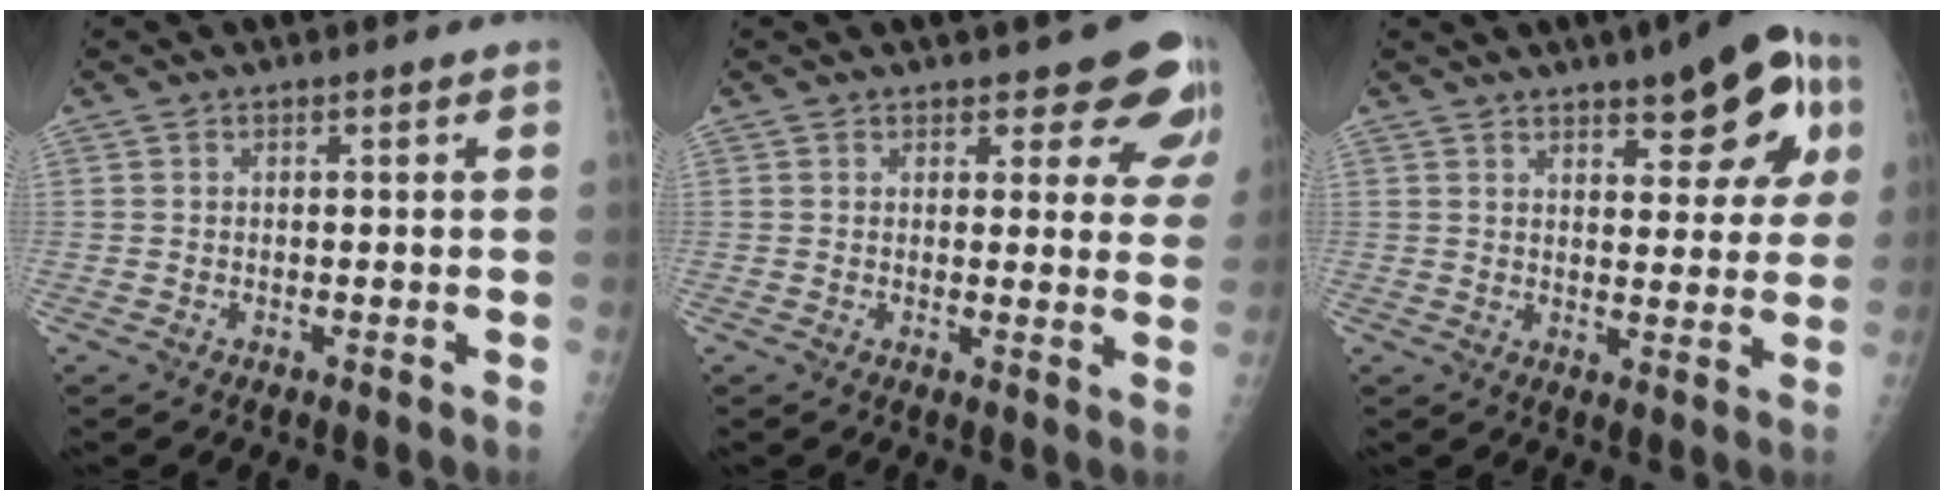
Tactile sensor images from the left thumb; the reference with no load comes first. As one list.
[{"total": 9.6, "force": [7.4, 3.8, 4.7], "torque": [-0.009, -0.038, 0.071]}, {"total": 14.1, "force": [6.7, 5.4, 11.2], "torque": [-0.100, -0.012, 0.083]}]